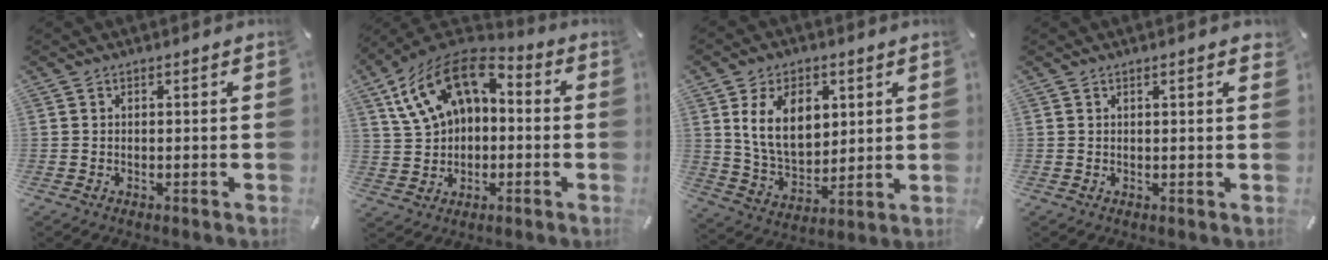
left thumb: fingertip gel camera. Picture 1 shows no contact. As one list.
[{"total": 15.5, "force": [5.4, 11.1, 9.4], "torque": [-0.176, -0.015, 0.100]}, {"total": 13.4, "force": [4.7, 9.1, 8.7], "torque": [-0.166, -0.006, 0.081]}, {"total": 1.3, "force": [0.6, 0.2, 1.2], "torque": [-0.015, -0.002, 0.008]}]